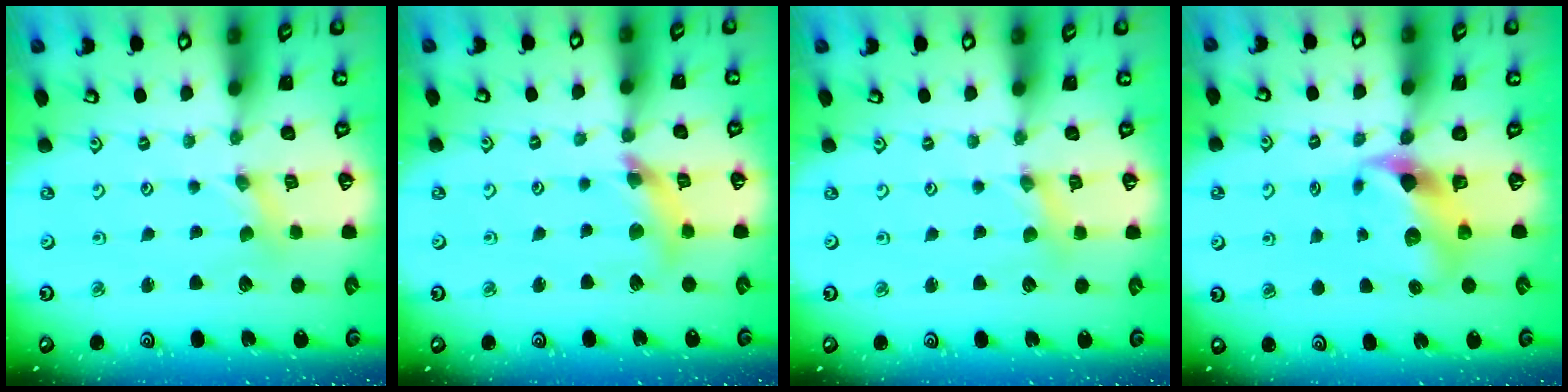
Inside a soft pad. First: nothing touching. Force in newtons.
{"total": 11.1, "press": 11.0, "slide": 1.3}
{"total": 1.4, "press": 1.4, "slide": 0.2}
{"total": 8.4, "press": 8.2, "slide": 1.6}